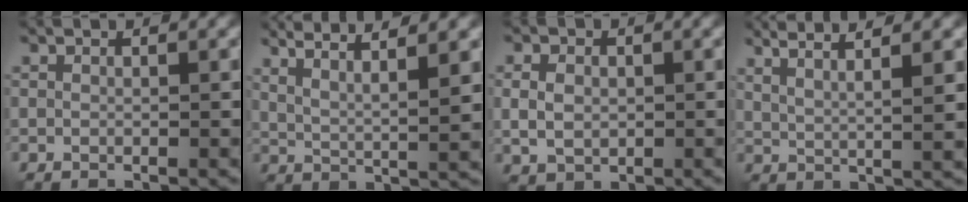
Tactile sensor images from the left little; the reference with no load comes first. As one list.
[{"total": 6.5, "force": [4.5, 1.1, 4.6], "torque": [-0.085, 0.011, 0.066]}, {"total": 2.7, "force": [-0.2, 2.1, 1.7], "torque": [-0.034, -0.001, -0.004]}, {"total": 5.7, "force": [3.8, 1.0, 4.1], "torque": [-0.070, 0.013, 0.049]}]